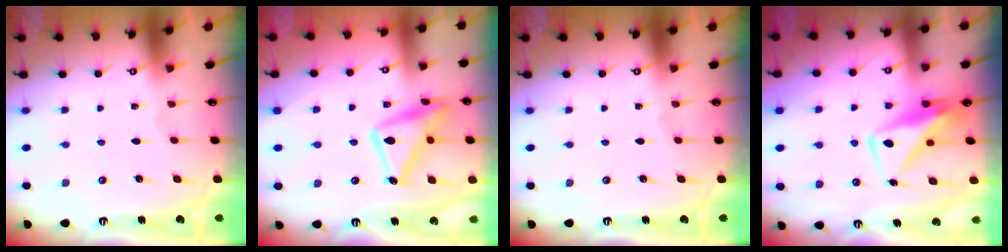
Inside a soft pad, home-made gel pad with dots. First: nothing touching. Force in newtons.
{"total": 16.8, "press": 16.8, "slide": 1.0}
{"total": 0.0}
{"total": 7.5, "press": 7.5, "slide": 0.9}